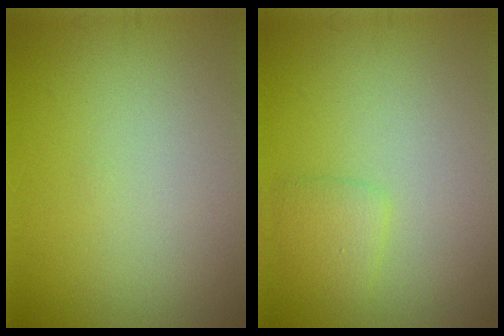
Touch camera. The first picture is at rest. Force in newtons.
{"total": 1.6, "press": 1.6, "slide": 0.0}